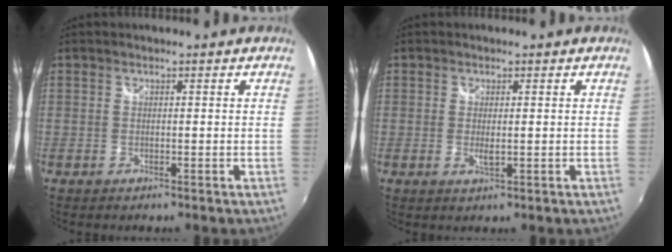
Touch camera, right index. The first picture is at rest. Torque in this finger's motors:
{"motor_torque": [-0.03, 0.10, 0.02, 0.03]}